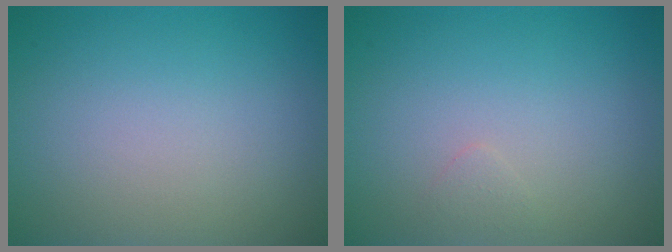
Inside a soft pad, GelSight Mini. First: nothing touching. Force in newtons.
{"total": 0.6, "press": 0.6, "slide": 0.0}